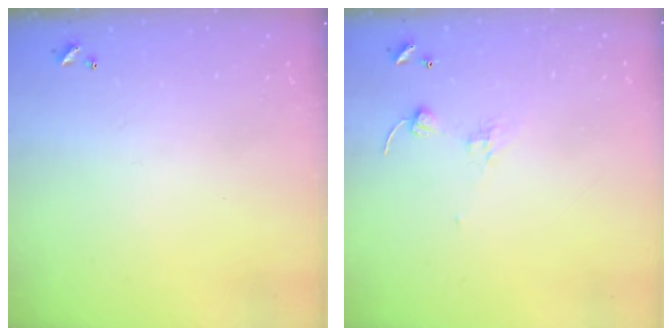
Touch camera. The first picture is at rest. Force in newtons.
{"total": 1.7, "press": 1.5, "slide": 0.7}